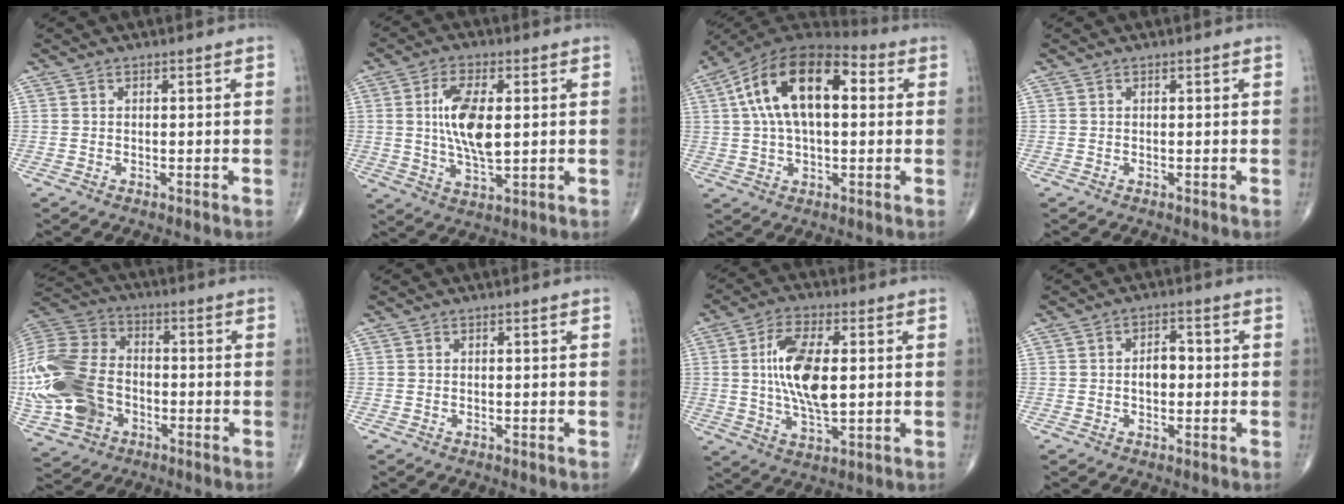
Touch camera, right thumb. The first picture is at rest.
{"total": 11.2, "force": [1.3, 4.8, 10.0], "torque": [-0.189, -0.009, 0.026]}
{"total": 19.2, "force": [4.0, 9.9, 16.0], "torque": [-0.277, 0.030, 0.057]}
{"total": 0.0}
{"total": 24.2, "force": [-5.2, 17.3, 16.0], "torque": [-0.382, 0.017, -0.091]}
{"total": 0.0}
{"total": 13.2, "force": [1.2, 5.8, 11.8], "torque": [-0.223, -0.004, 0.023]}
{"total": 3.9, "force": [-0.3, 2.5, 3.1], "torque": [-0.041, 0.014, -0.008]}